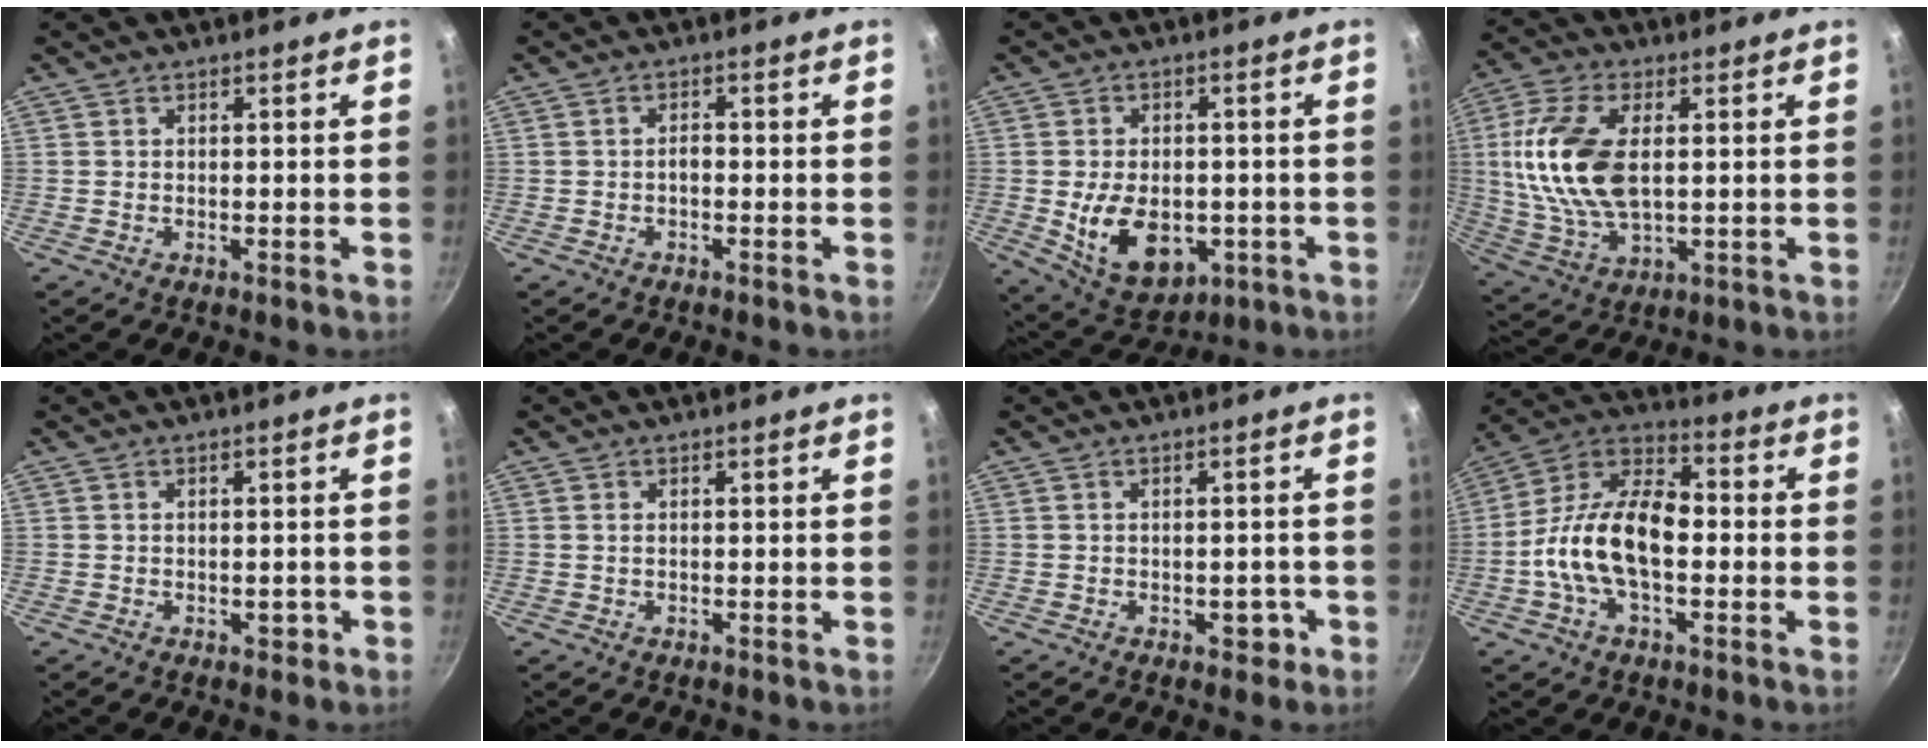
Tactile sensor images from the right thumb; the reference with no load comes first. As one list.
[{"total": 1.4, "force": [-0.5, 0.8, 1.1], "torque": [-0.012, 0.004, -0.010]}, {"total": 13.1, "force": [-2.8, 8.6, 9.4], "torque": [-0.133, 0.000, -0.022]}, {"total": 17.1, "force": [2.1, 9.0, 14.4], "torque": [-0.306, -0.007, 0.044]}, {"total": 1.5, "force": [-0.6, 1.0, 0.9], "torque": [-0.002, 0.003, -0.009]}, {"total": 0.0}, {"total": 2.6, "force": [-1.2, 1.7, 1.6], "torque": [-0.004, 0.010, -0.014]}, {"total": 16.7, "force": [-2.0, 9.0, 13.9], "torque": [-0.258, 0.039, -0.043]}]